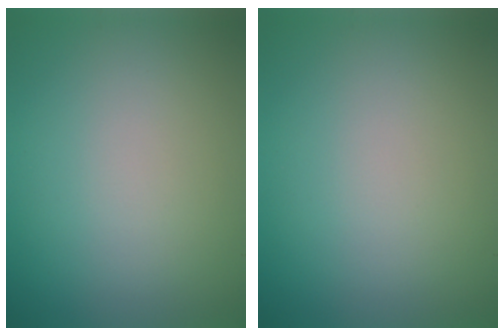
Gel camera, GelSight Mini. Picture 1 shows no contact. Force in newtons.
{"total": 0.0}